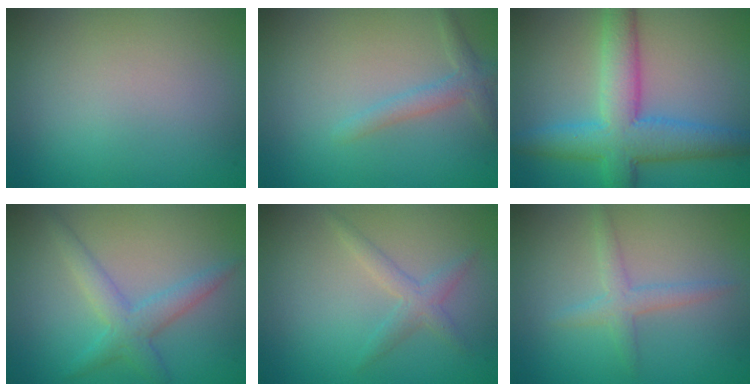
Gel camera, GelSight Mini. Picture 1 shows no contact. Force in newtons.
{"total": 1.8, "press": 1.8, "slide": 0.1}
{"total": 6.9, "press": 6.9, "slide": 0.2}
{"total": 3.0, "press": 3.0, "slide": 0.1}
{"total": 1.7, "press": 1.7, "slide": 0.0}
{"total": 1.9, "press": 1.9, "slide": 0.1}